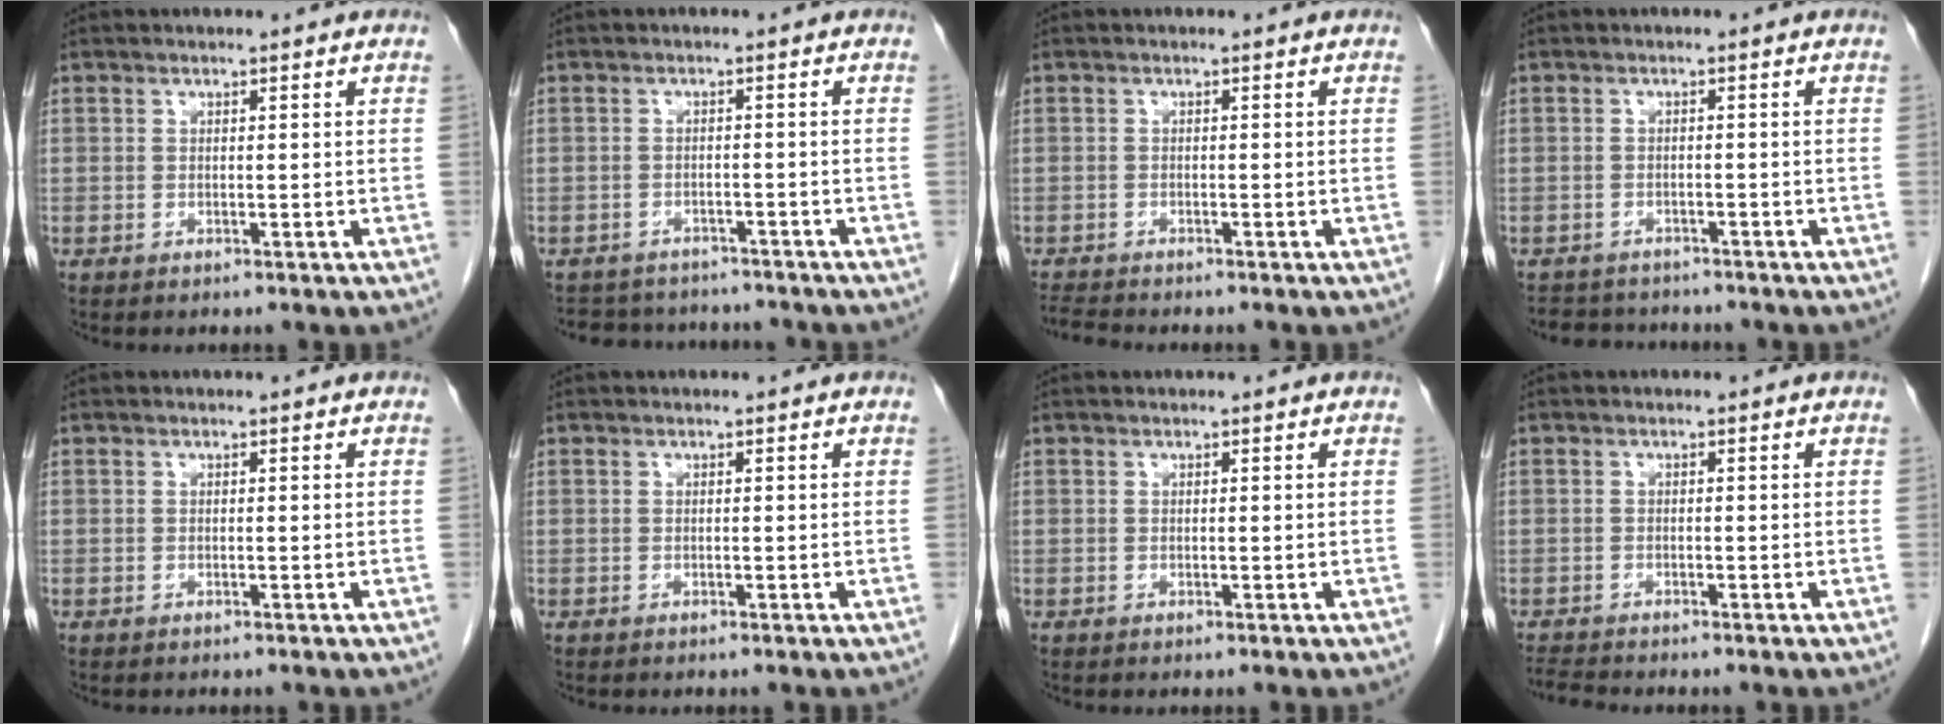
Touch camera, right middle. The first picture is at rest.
{"total": 8.3, "force": [-7.7, 2.9, 1.2], "torque": [-0.022, 0.010, -0.096]}
{"total": 2.4, "force": [-2.4, -0.2, 0.4], "torque": [-0.016, -0.015, -0.043]}
{"total": 5.1, "force": [-4.7, 1.8, 0.4], "torque": [-0.008, -0.003, -0.070]}
{"total": 0.7, "force": [-0.6, 0.3, 0.2], "torque": [-0.006, 0.000, -0.009]}
{"total": 0.0}
{"total": 0.0}
{"total": 2.4, "force": [-2.4, -0.3, 0.4], "torque": [-0.016, -0.015, -0.043]}